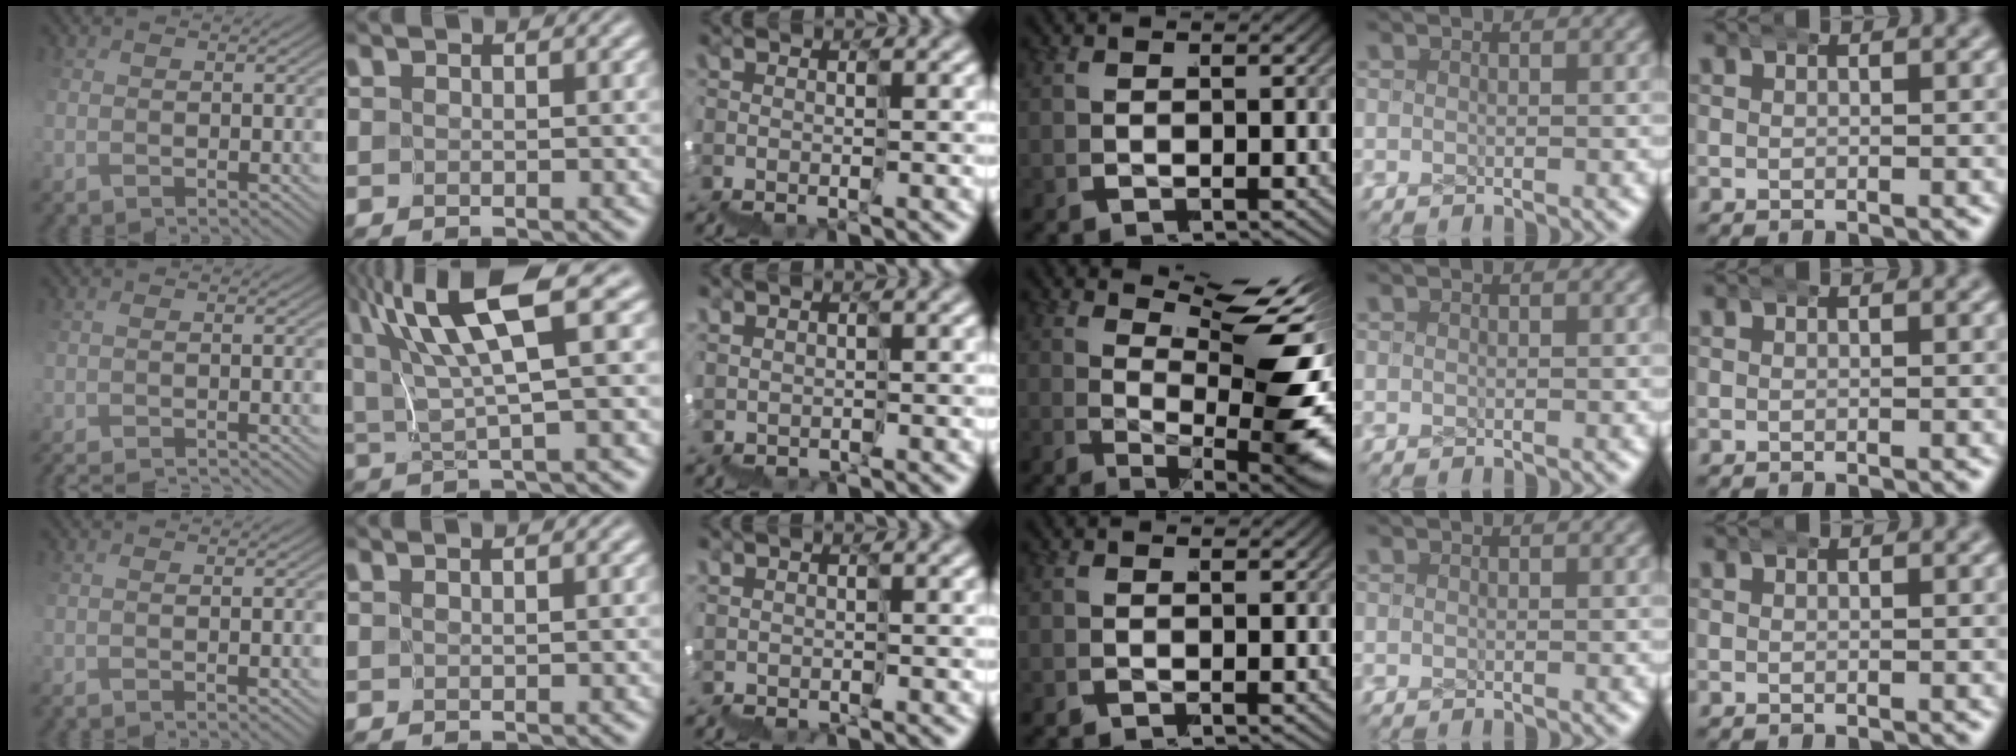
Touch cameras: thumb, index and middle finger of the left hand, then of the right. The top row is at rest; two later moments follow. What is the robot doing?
{"motion": "wrap", "object": "ethernet cable"}